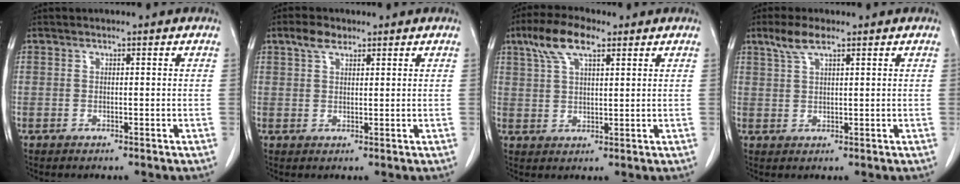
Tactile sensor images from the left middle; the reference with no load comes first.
{"total": 2.9, "force": [2.0, 1.4, 1.6], "torque": [-0.036, 0.008, 0.039]}
{"total": 7.6, "force": [4.5, 2.4, 5.6], "torque": [-0.119, 0.022, 0.085]}
{"total": 3.7, "force": [2.6, 0.7, 2.6], "torque": [-0.064, 0.009, 0.055]}